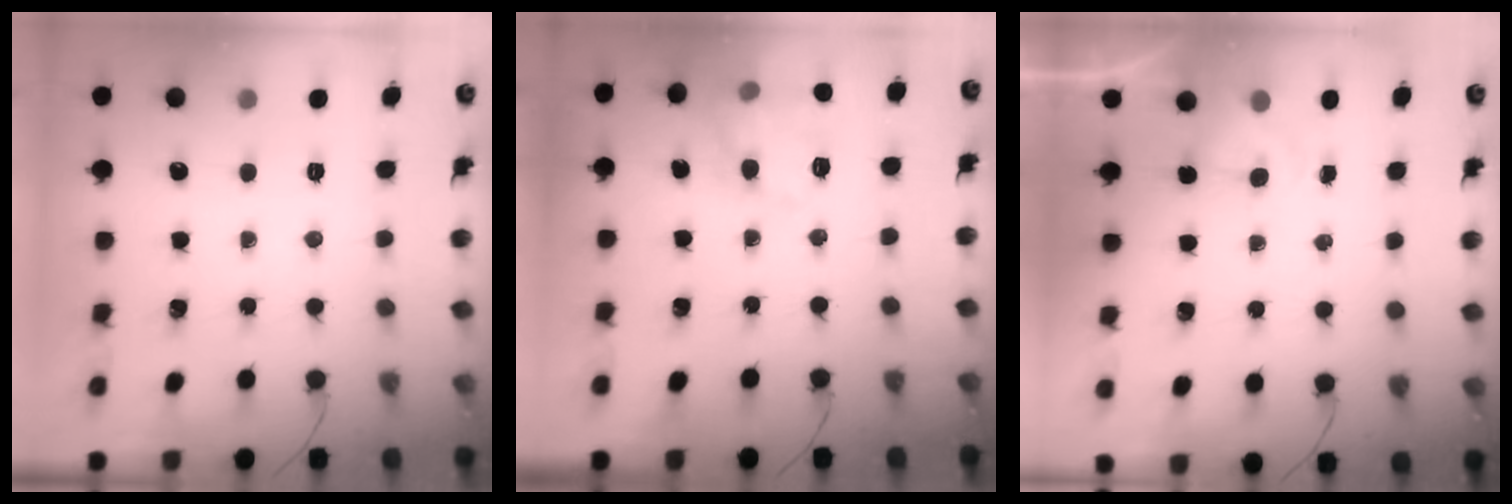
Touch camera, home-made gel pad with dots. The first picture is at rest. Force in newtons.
{"total": 12.4, "press": 12.4, "slide": 0.3}
{"total": 4.0, "press": 3.8, "slide": 1.2}